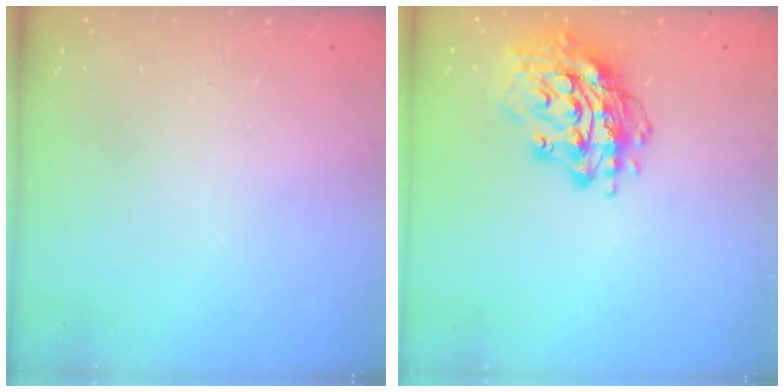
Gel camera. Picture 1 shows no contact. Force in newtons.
{"total": 15.9, "press": 15.8, "slide": 1.3}